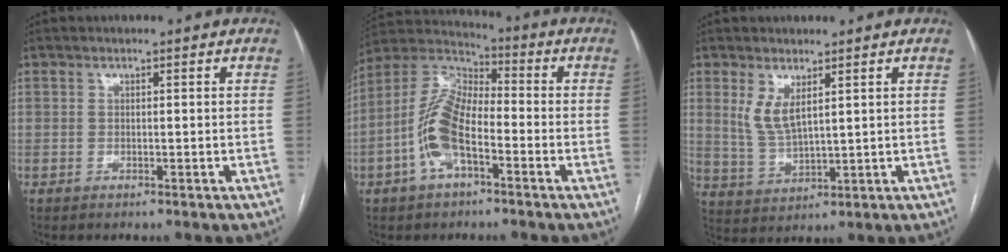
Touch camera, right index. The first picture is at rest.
{"total": 11.4, "force": [-3.7, 5.1, 9.5], "torque": [-0.211, 0.023, -0.076]}
{"total": 5.0, "force": [2.3, 1.7, 4.1], "torque": [-0.091, -0.008, 0.058]}